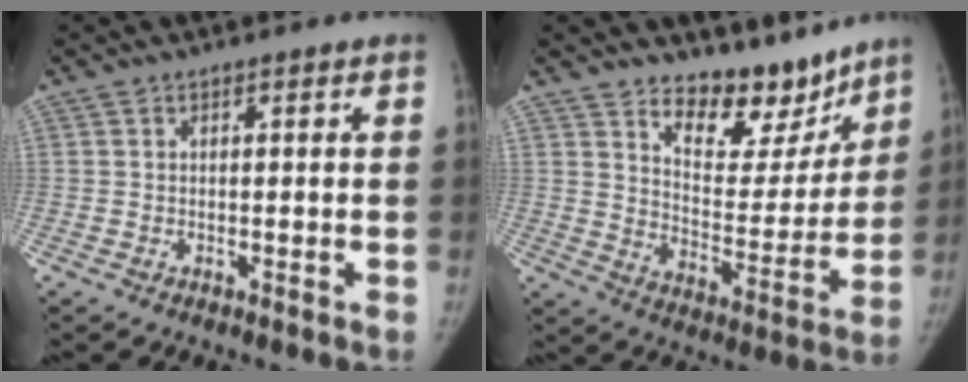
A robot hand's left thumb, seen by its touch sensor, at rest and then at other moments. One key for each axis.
{"total": 13.3, "fx": 10.9, "fy": 6.1, "fz": 4.7, "tx": -0.013, "ty": -0.094, "tz": 0.176}